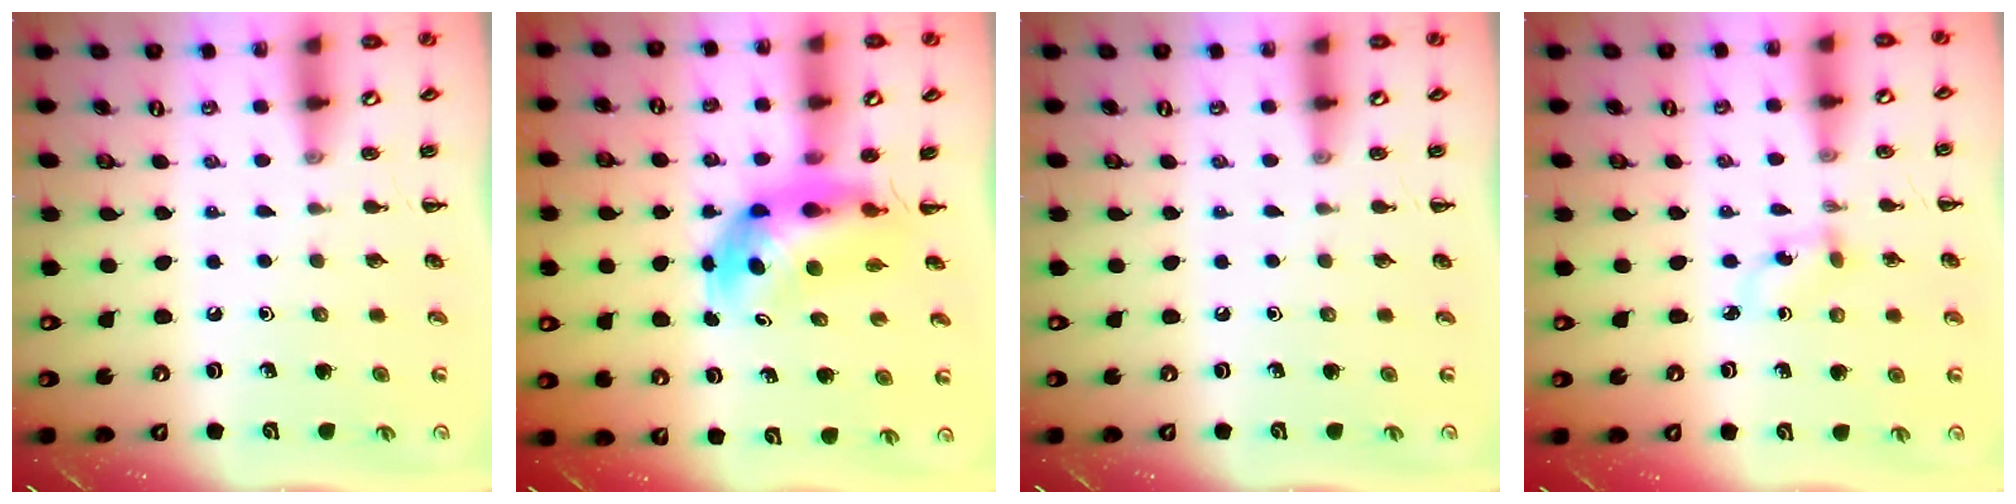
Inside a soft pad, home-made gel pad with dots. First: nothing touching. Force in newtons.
{"total": 6.4, "press": 6.1, "slide": 1.9}
{"total": 0.0}
{"total": 2.6, "press": 2.3, "slide": 1.1}